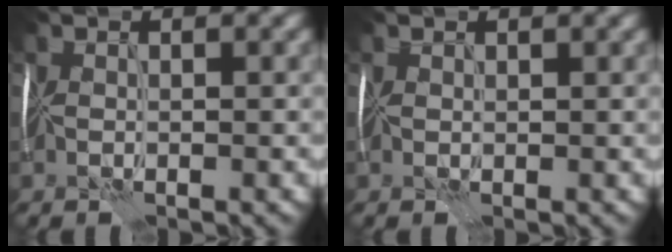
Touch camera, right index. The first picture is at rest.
{"total": 0.0}